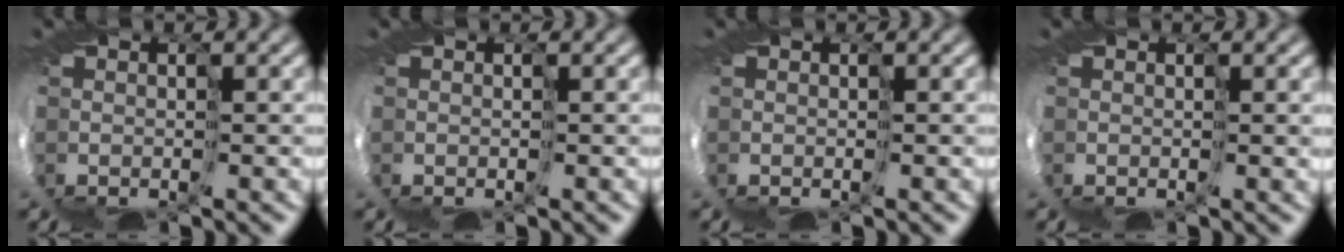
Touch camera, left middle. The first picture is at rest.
{"total": 0.0}
{"total": 0.0}
{"total": 0.8, "force": [0.4, 0.0, 0.6], "torque": [-0.012, 0.000, 0.004]}